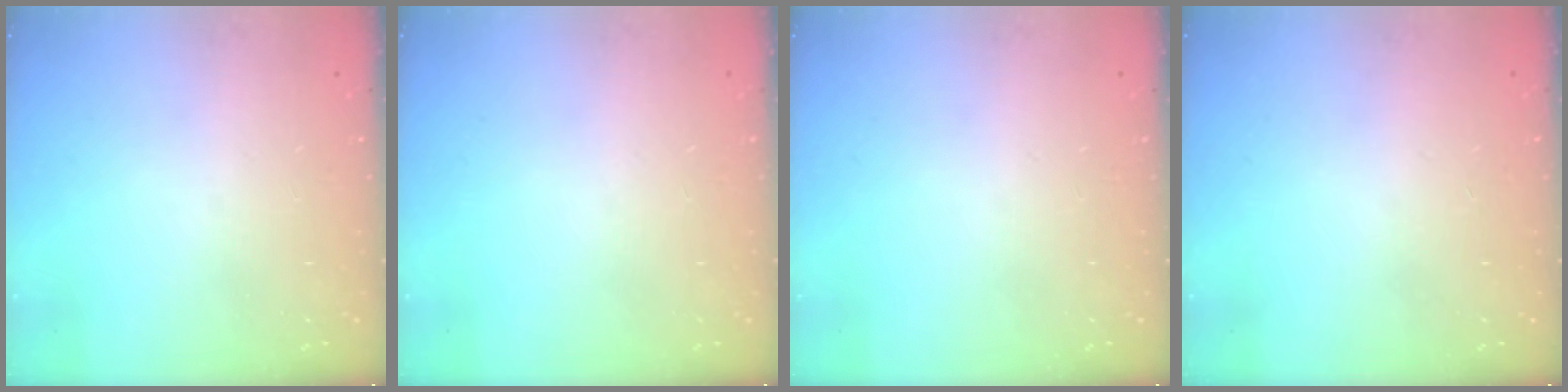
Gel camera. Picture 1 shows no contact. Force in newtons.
{"total": 0.0}
{"total": 0.0}
{"total": 1.2, "press": 1.2, "slide": 0.2}